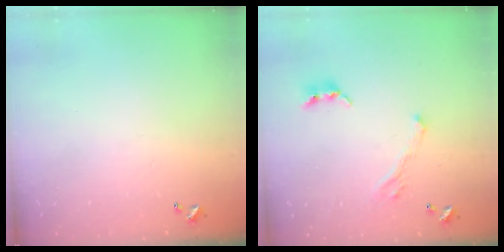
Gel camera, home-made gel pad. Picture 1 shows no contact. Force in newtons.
{"total": 3.7, "press": 3.5, "slide": 1.2}